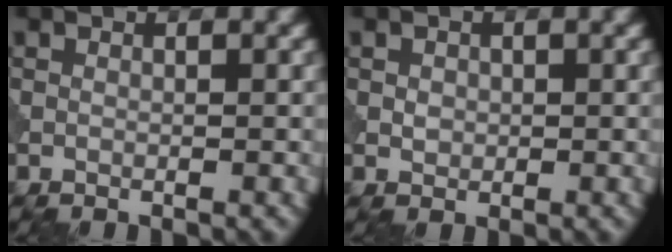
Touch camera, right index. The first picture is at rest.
{"total": 1.1, "force": [0.1, 1.0, 0.5], "torque": [-0.008, -0.001, 0.003]}